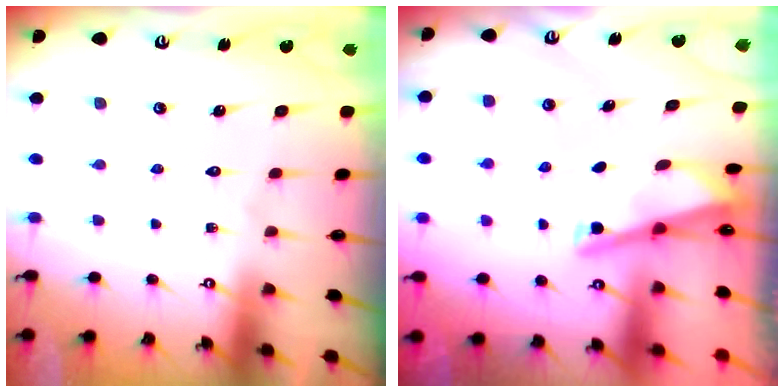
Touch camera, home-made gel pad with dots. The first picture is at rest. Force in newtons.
{"total": 2.9, "press": 2.9, "slide": 0.4}